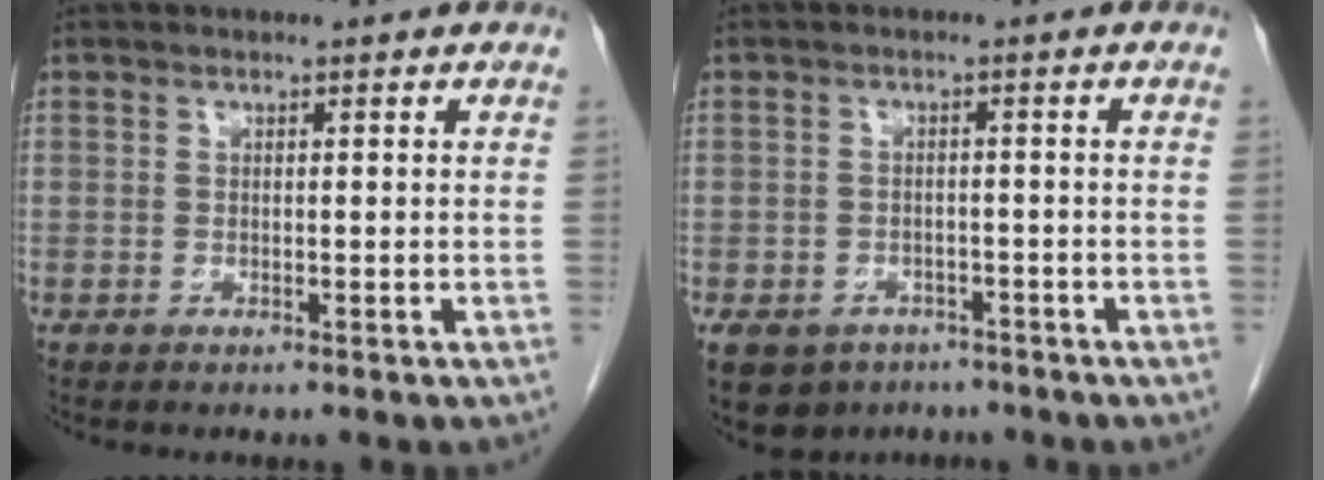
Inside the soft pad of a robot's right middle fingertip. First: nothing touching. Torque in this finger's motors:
{"motor_torque": [0.50, -0.58, 0.31, 0.08]}